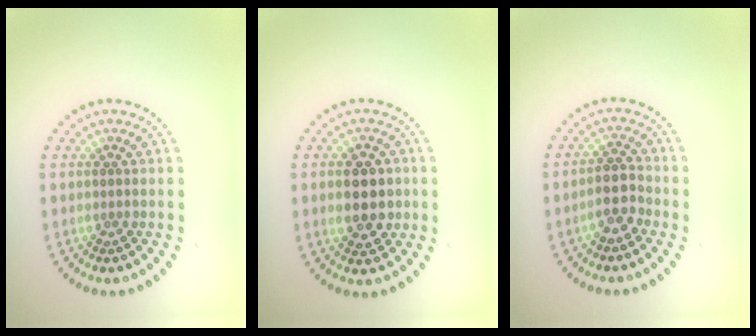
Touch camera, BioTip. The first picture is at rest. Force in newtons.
{"total": 4.4, "press": 4.3, "slide": 0.2}
{"total": 2.5, "press": 2.2, "slide": 1.2}